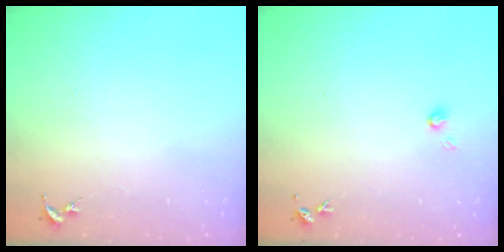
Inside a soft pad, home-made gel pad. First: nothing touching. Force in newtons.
{"total": 3.5, "press": 3.5, "slide": 0.4}